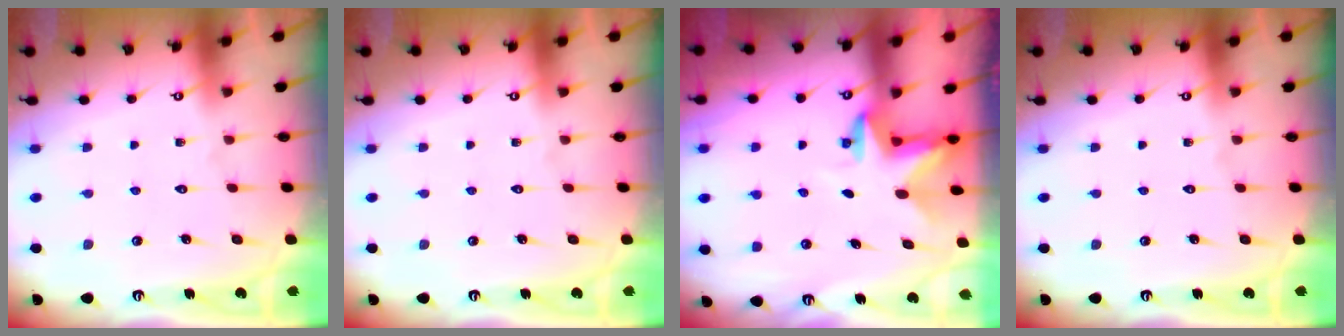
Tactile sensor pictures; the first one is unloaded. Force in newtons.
{"total": 0.0}
{"total": 2.9, "press": 2.9, "slide": 0.1}
{"total": 0.0}